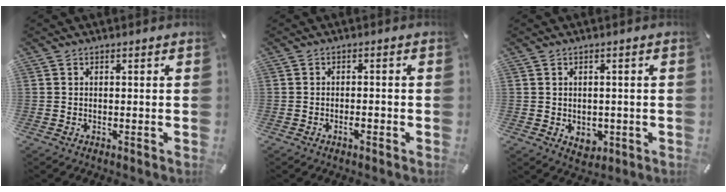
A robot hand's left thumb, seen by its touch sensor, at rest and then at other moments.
{"total": 1.8, "force": [-0.9, 0.7, 1.4], "torque": [-0.025, 0.003, -0.018]}
{"total": 3.1, "force": [-0.4, 2.8, 1.3], "torque": [-0.006, -0.001, -0.009]}